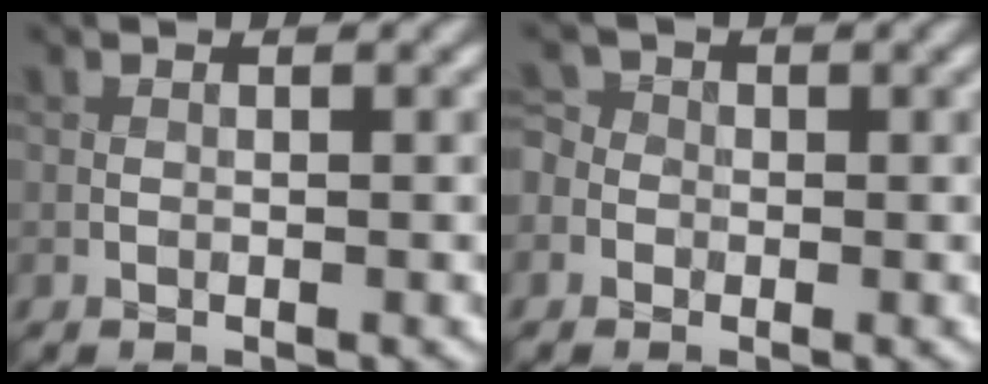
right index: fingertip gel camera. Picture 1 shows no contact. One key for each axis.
{"total": 3.3, "fx": -1.3, "fy": 2.9, "fz": 0.8, "tx": 0.004, "ty": 0.014, "tz": -0.043}